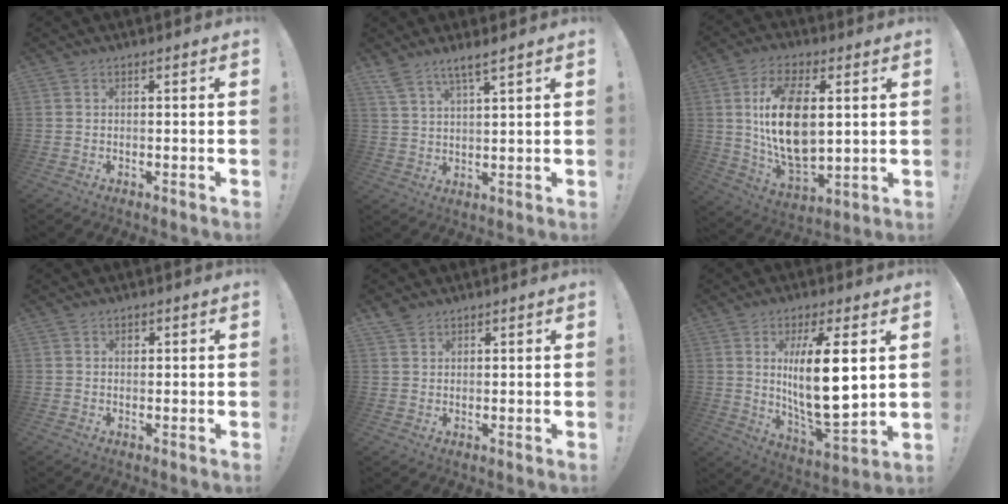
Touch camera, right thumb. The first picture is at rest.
{"total": 5.9, "force": [4.8, 1.3, 3.1], "torque": [-0.069, -0.018, 0.090]}
{"total": 18.2, "force": [3.6, 9.8, 14.9], "torque": [-0.286, -0.011, 0.060]}
{"total": 0.8, "force": [0.4, 0.7, 0.1], "torque": [0.012, -0.005, 0.005]}
{"total": 3.1, "force": [2.4, 1.8, 0.6], "torque": [-0.003, -0.016, 0.043]}
{"total": 16.8, "force": [3.9, 5.0, 15.6], "torque": [-0.283, -0.032, 0.048]}